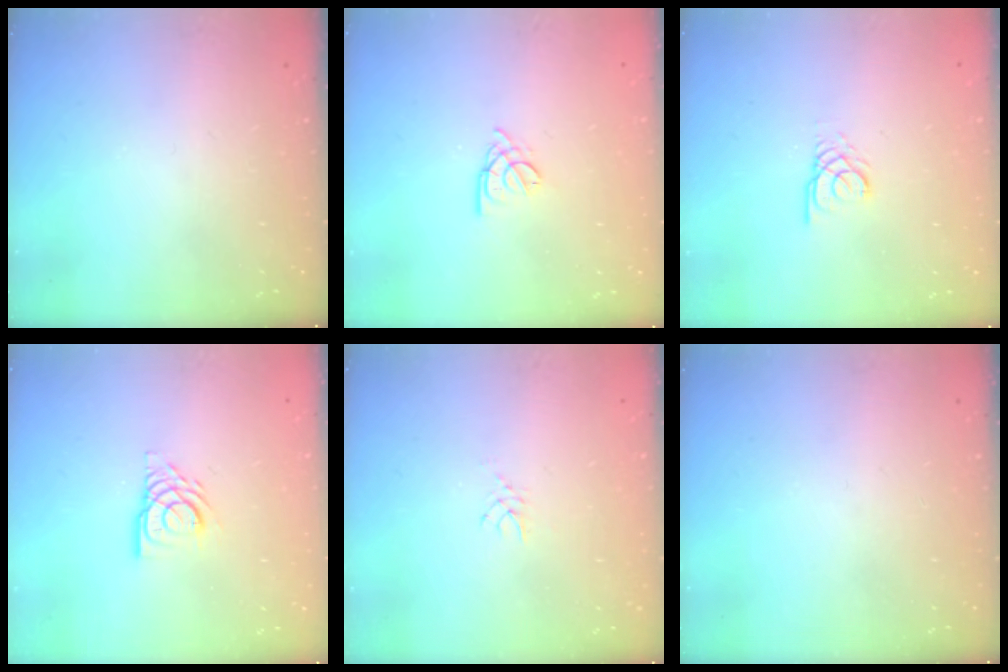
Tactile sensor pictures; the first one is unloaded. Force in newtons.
{"total": 2.8, "press": 2.7, "slide": 0.5}
{"total": 2.2, "press": 2.1, "slide": 0.2}
{"total": 8.1, "press": 8.1, "slide": 0.7}
{"total": 2.7, "press": 2.7, "slide": 0.4}
{"total": 0.0}